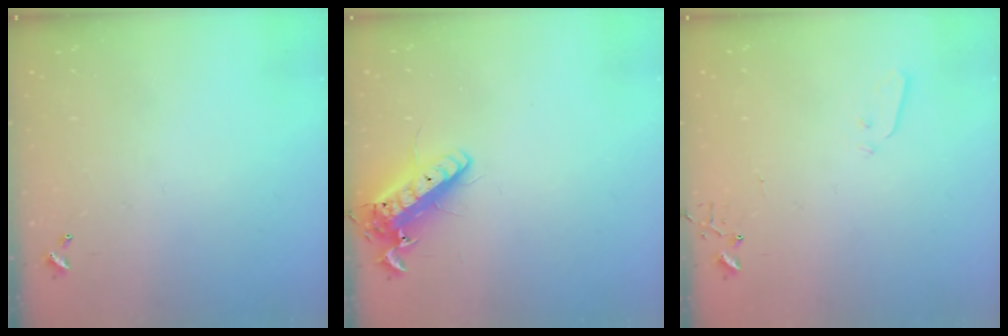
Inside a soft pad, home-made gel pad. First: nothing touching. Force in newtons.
{"total": 14.0, "press": 13.7, "slide": 2.6}
{"total": 3.0, "press": 2.9, "slide": 0.7}